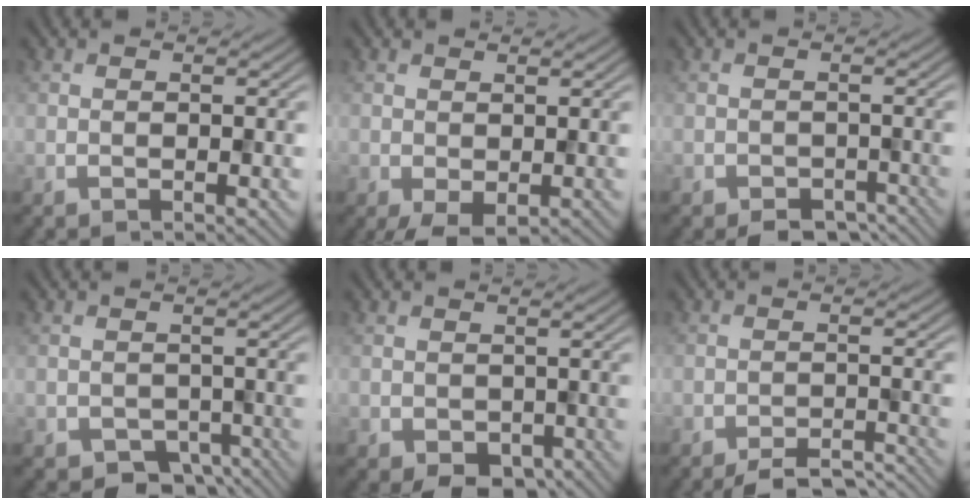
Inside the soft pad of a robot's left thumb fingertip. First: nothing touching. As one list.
[{"total": 3.1, "force": [-1.2, 1.8, 2.2], "torque": [-0.047, -0.011, -0.019]}, {"total": 3.2, "force": [-2.7, 1.5, 1.1], "torque": [-0.015, -0.009, -0.041]}, {"total": 3.5, "force": [-2.3, 2.5, 1.1], "torque": [-0.016, -0.012, -0.036]}, {"total": 2.7, "force": [-1.3, 2.0, 1.4], "torque": [-0.029, -0.016, -0.020]}, {"total": 6.3, "force": [-5.7, 1.2, 2.4], "torque": [-0.045, 0.003, -0.082]}]